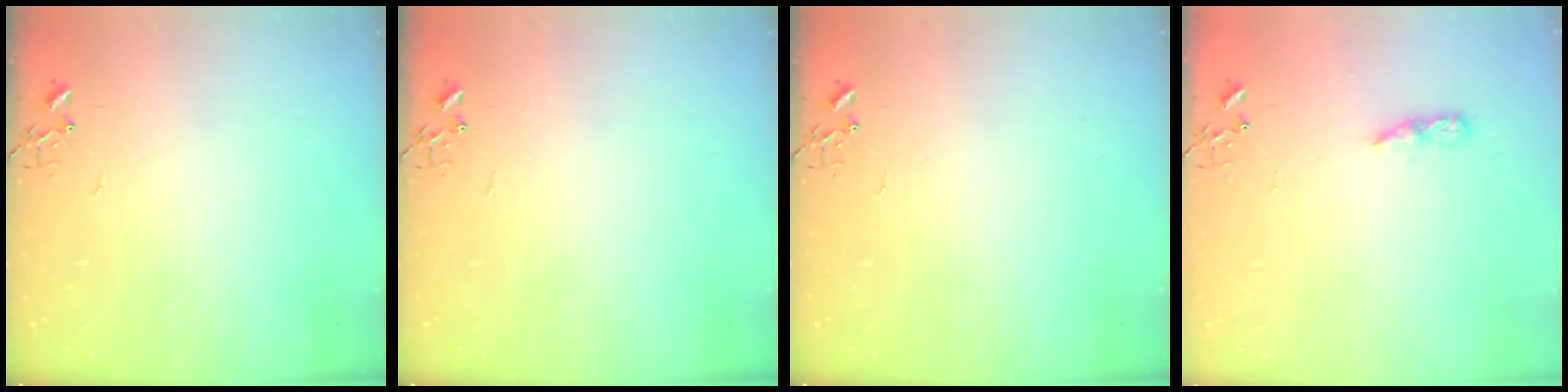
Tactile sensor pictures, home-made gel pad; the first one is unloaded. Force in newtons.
{"total": 0.0}
{"total": 0.0}
{"total": 5.1, "press": 5.1, "slide": 0.6}